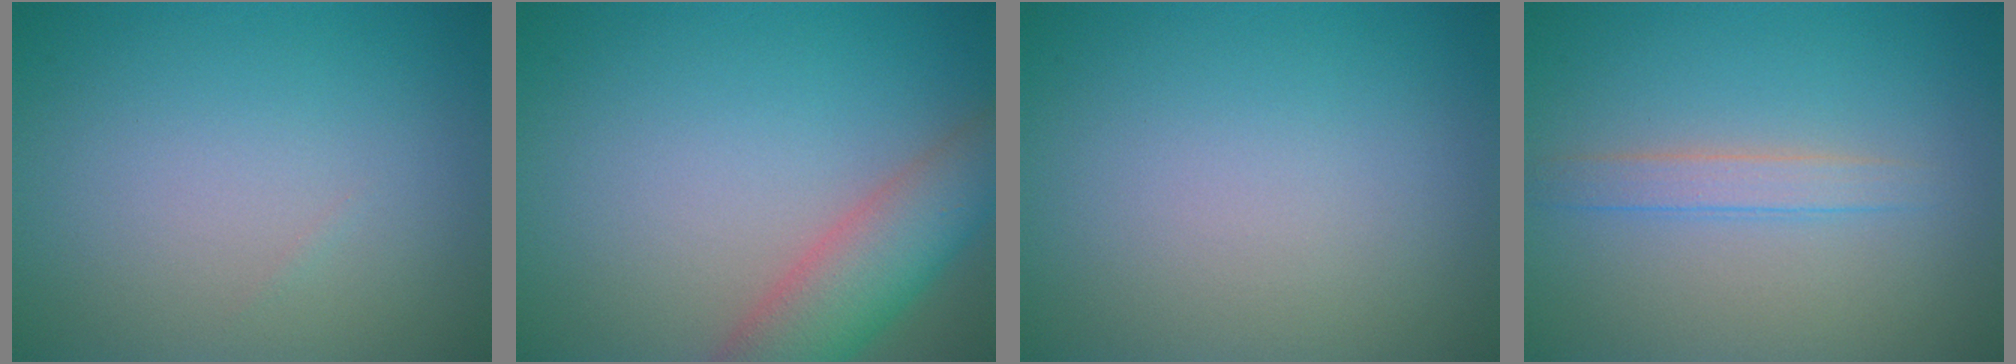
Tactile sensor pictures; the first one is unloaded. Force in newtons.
{"total": 5.7, "press": 5.7, "slide": 0.2}
{"total": 0.0}
{"total": 1.8, "press": 1.8, "slide": 0.1}